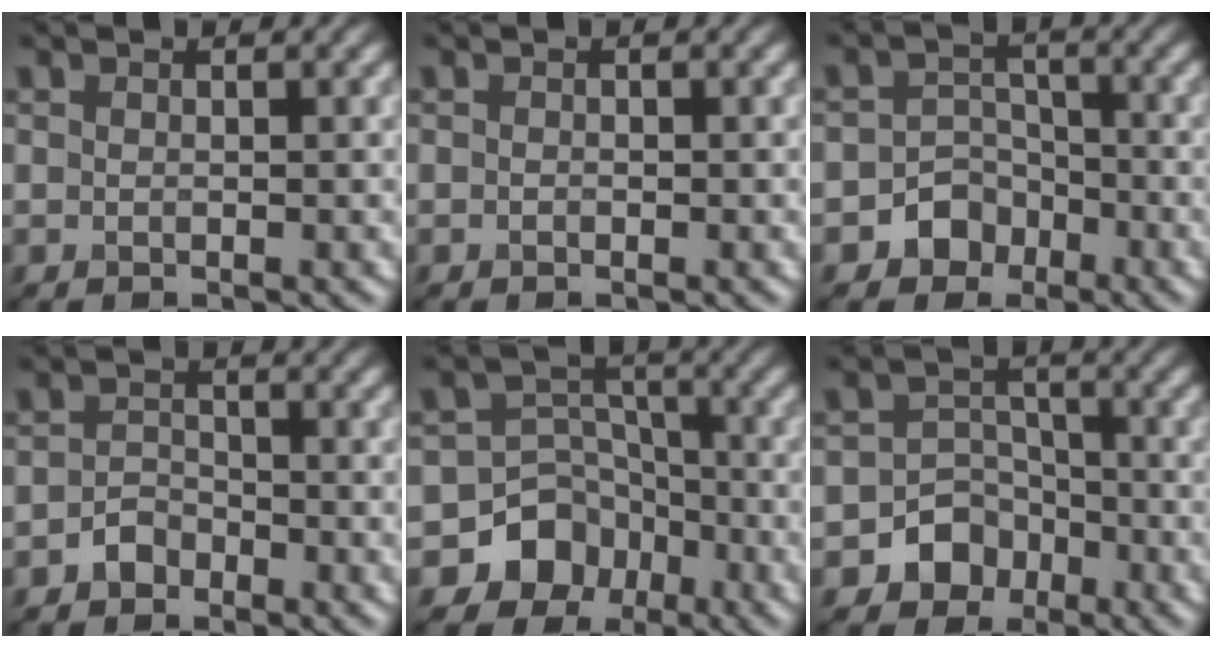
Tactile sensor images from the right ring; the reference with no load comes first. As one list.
[{"total": 0.0}, {"total": 4.1, "force": [-2.3, 3.3, 0.7], "torque": [0.023, 0.007, -0.048]}, {"total": 1.8, "force": [-1.3, 1.2, 0.5], "torque": [-0.003, 0.009, -0.025]}, {"total": 8.4, "force": [-4.7, 6.8, 1.4], "torque": [0.000, 0.000, -0.103]}, {"total": 5.1, "force": [-2.7, 4.2, 1.0], "torque": [0.020, 0.005, -0.065]}]